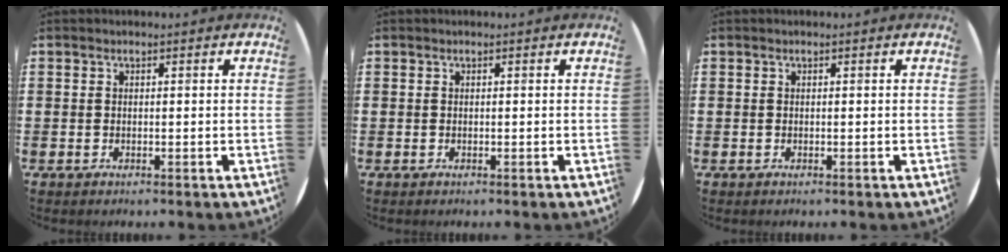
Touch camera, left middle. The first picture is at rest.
{"total": 0.0}
{"total": 0.0}